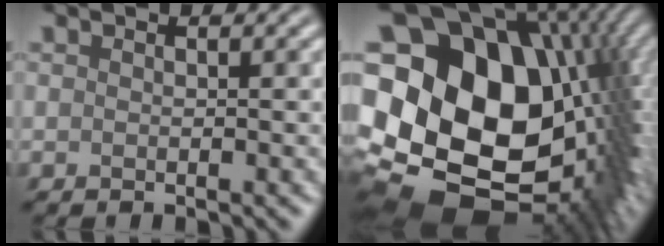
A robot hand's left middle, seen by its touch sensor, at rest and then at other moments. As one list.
[{"total": 21.8, "force": [0.7, 16.1, 14.7], "torque": [-0.261, -0.008, 0.023]}]